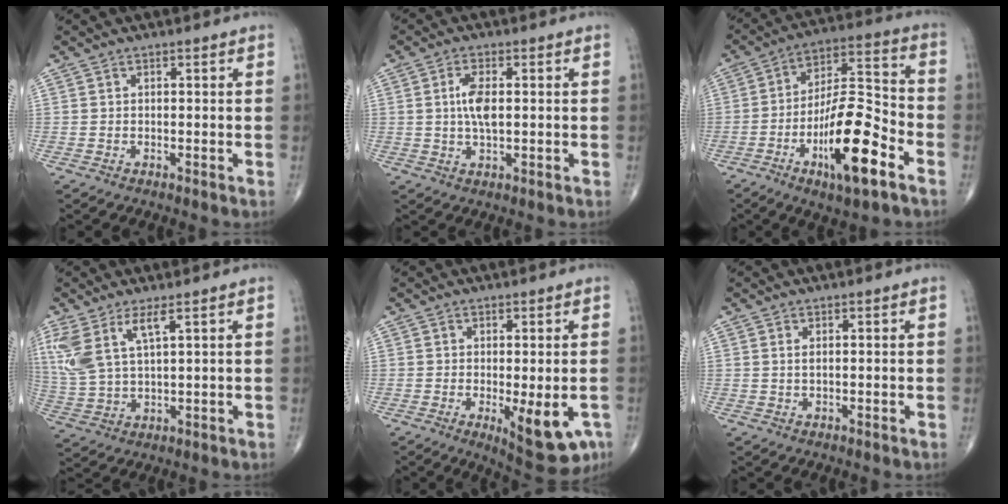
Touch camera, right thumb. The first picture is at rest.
{"total": 5.2, "force": [0.6, 2.1, 4.8], "torque": [-0.099, -0.001, 0.009]}
{"total": 17.8, "force": [-7.6, 5.3, 15.3], "torque": [-0.258, 0.046, -0.124]}
{"total": 9.5, "force": [4.7, 3.1, 7.7], "torque": [-0.191, -0.014, 0.106]}
{"total": 10.3, "force": [-3.5, 3.8, 8.9], "torque": [-0.103, -0.014, -0.040]}
{"total": 0.9, "force": [0.3, 0.3, 0.8], "torque": [-0.021, 0.001, 0.007]}